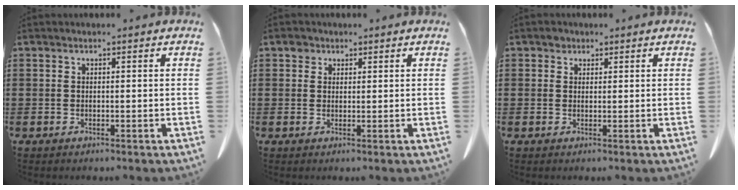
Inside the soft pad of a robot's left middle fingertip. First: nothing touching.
{"total": 1.7, "force": [1.2, 1.2, 0.3], "torque": [-0.002, 0.000, 0.021]}
{"total": 1.2, "force": [0.8, 0.9, 0.2], "torque": [-0.006, 0.004, 0.015]}